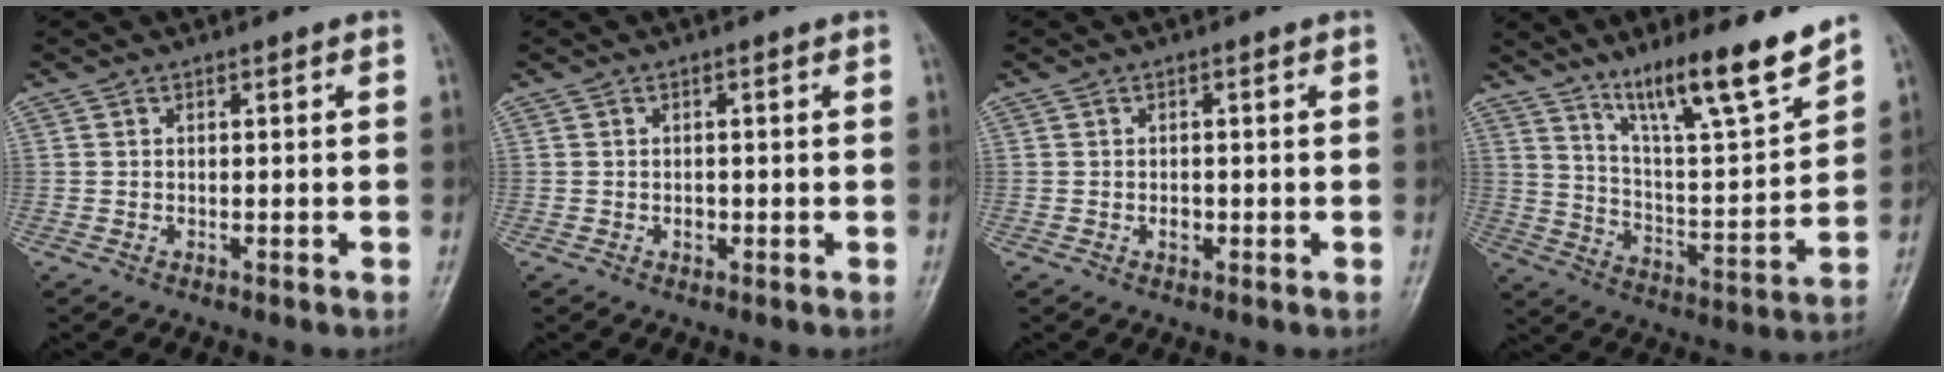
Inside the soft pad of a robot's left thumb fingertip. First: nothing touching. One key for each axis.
{"total": 1.1, "fx": -0.2, "fy": 0.9, "fz": 0.6, "tx": -0.006, "ty": 0.002, "tz": -0.003}
{"total": 1.4, "fx": -0.4, "fy": 1.0, "fz": 0.9, "tx": -0.010, "ty": 0.002, "tz": -0.005}
{"total": 15.9, "fx": 12.0, "fy": 1.9, "fz": 10.2, "tx": -0.152, "ty": -0.079, "tz": 0.210}